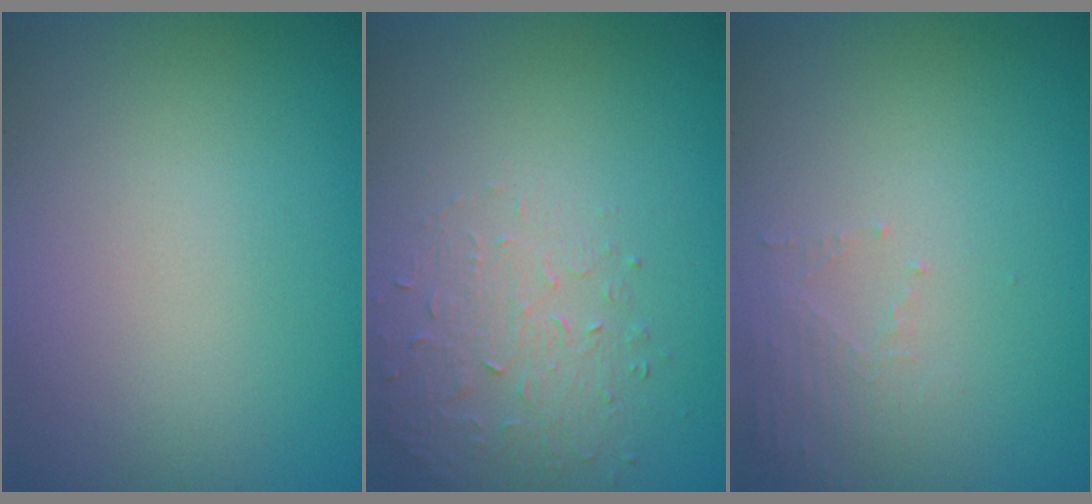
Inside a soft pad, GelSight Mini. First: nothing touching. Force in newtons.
{"total": 1.6, "press": 1.1, "slide": 1.2}
{"total": 1.4, "press": 1.3, "slide": 0.3}